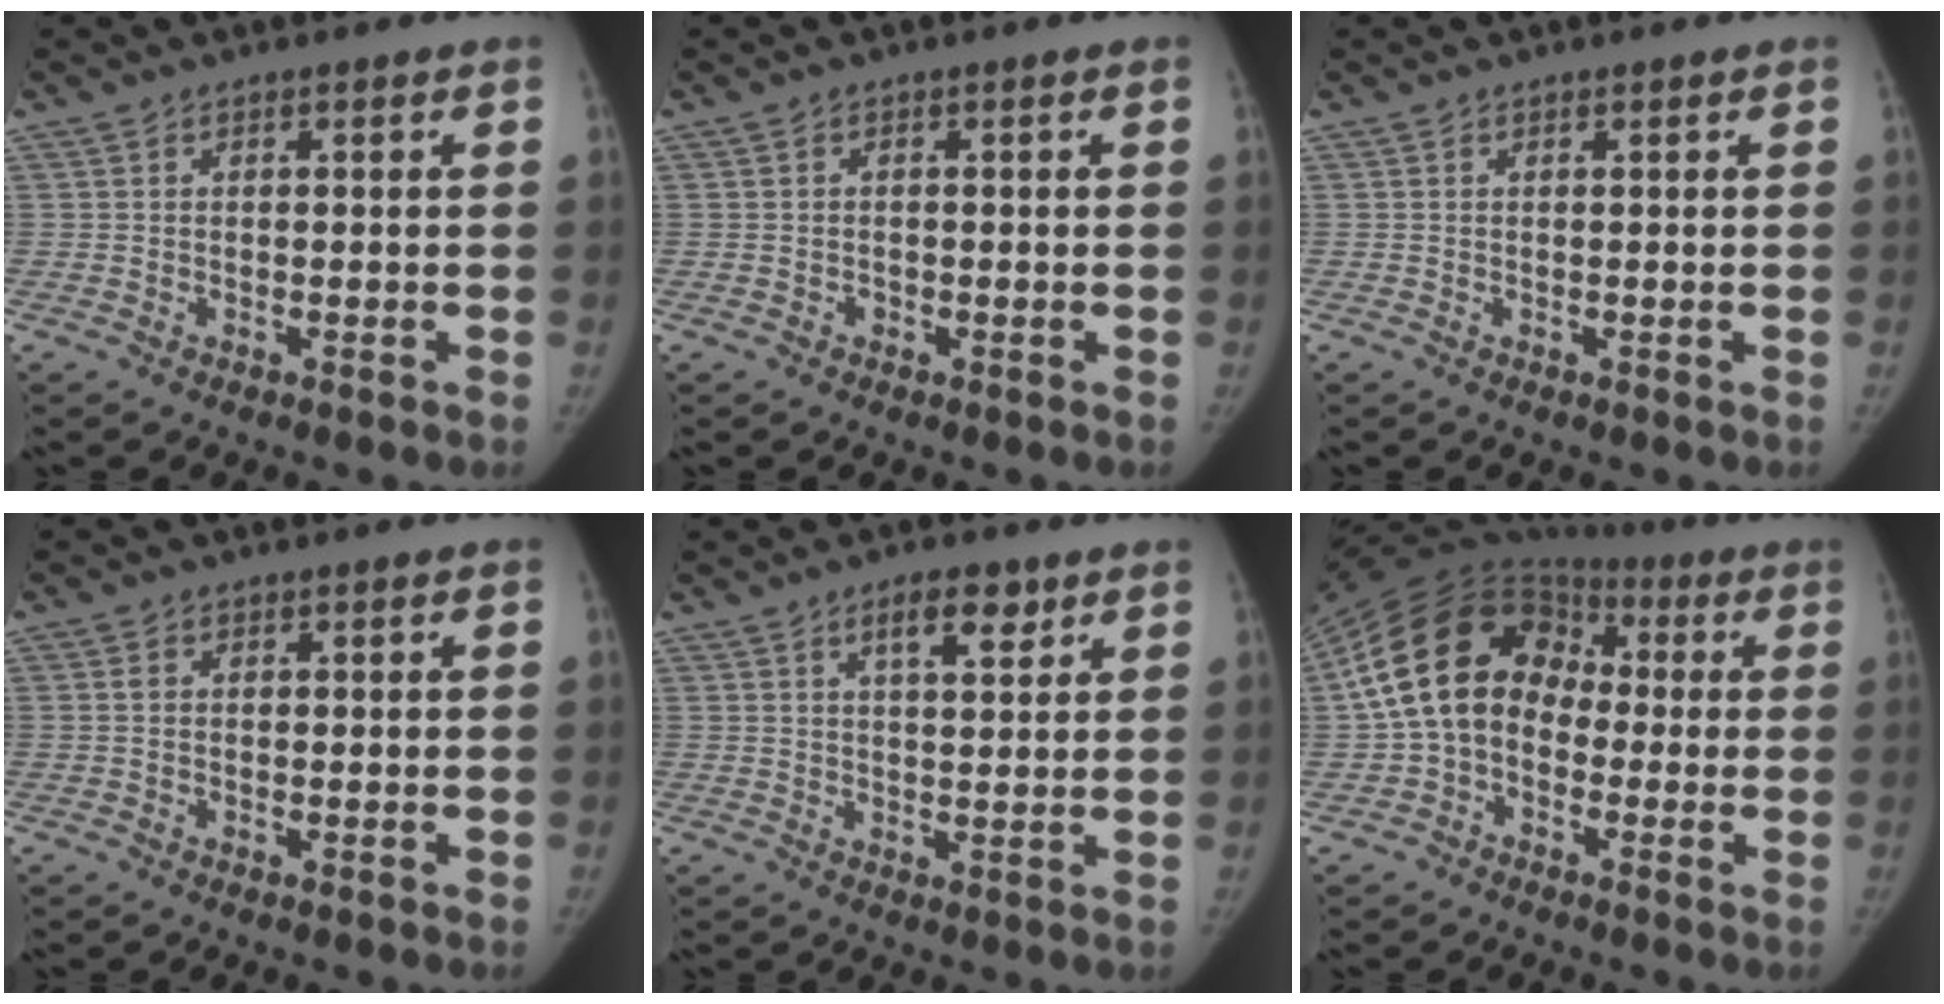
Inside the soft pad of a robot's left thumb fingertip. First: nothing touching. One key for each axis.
{"total": 0.8, "fx": -0.5, "fy": 0.7, "fz": 0.0, "tx": 0.009, "ty": 0.001, "tz": -0.010}
{"total": 0.0}
{"total": 1.0, "fx": 0.0, "fy": 0.7, "fz": 0.6, "tx": -0.009, "ty": 0.001, "tz": -0.001}
{"total": 5.7, "fx": 3.2, "fy": 2.3, "fz": 4.1, "tx": -0.049, "ty": -0.018, "tz": 0.049}
{"total": 17.2, "fx": -0.5, "fy": 13.1, "fz": 11.2, "tx": -0.190, "ty": 0.045, "tz": -0.022}